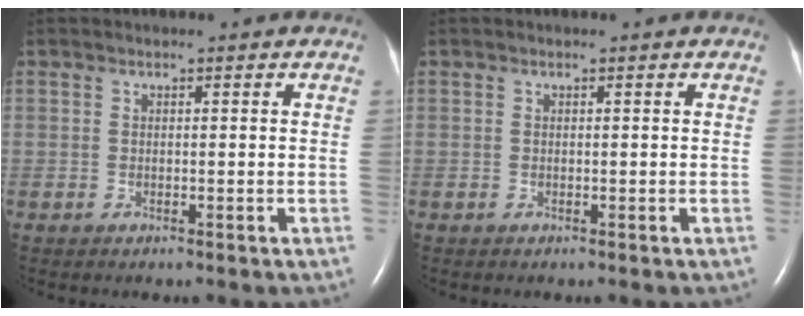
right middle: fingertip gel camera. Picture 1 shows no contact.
{"total": 0.0}